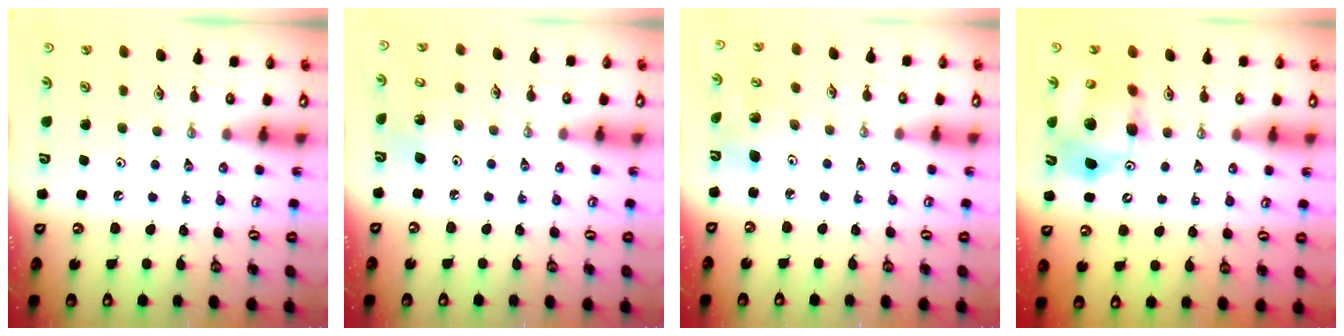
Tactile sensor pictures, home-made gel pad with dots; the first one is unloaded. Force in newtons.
{"total": 5.4, "press": 5.2, "slide": 1.6}
{"total": 5.4, "press": 5.2, "slide": 1.4}
{"total": 14.7, "press": 14.5, "slide": 2.4}